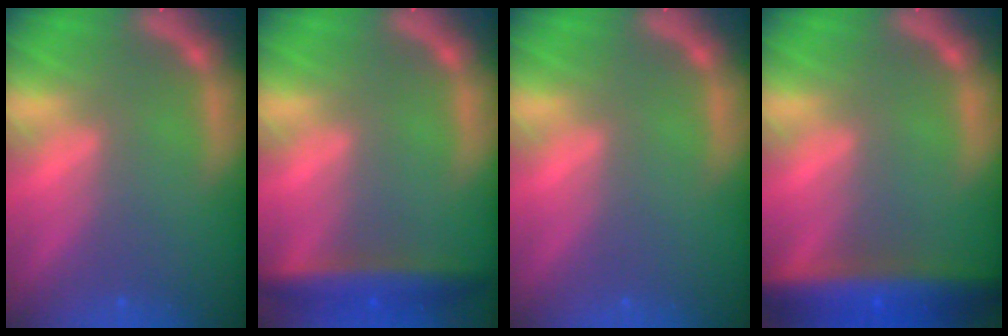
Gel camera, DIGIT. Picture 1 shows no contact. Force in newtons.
{"total": 5.0}
{"total": 0.0}
{"total": 8.6}